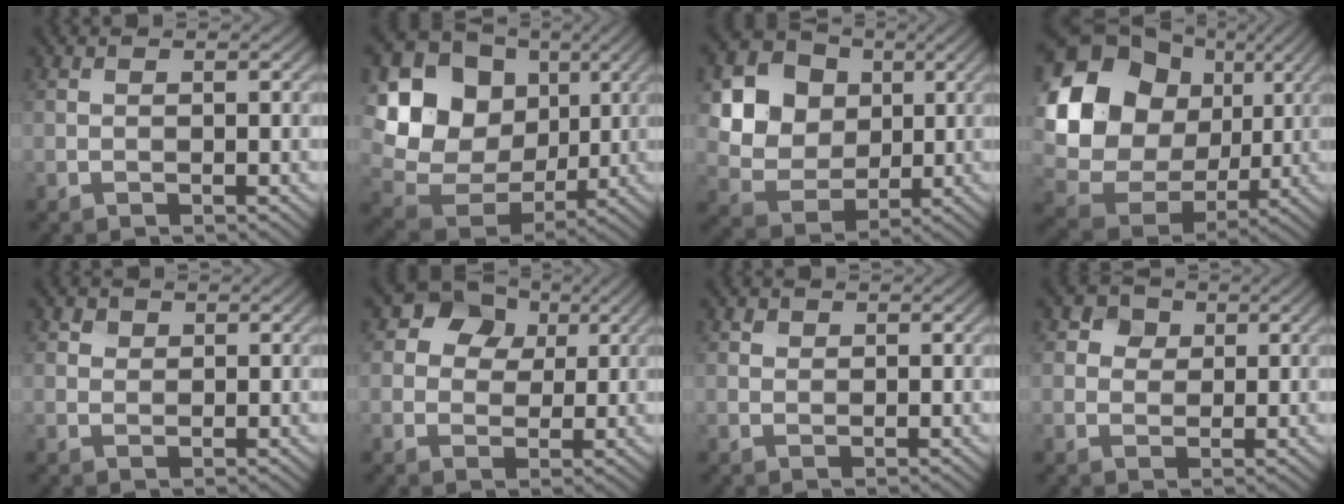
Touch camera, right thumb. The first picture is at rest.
{"total": 16.9, "force": [4.8, 13.9, 8.5], "torque": [-0.243, 0.046, 0.113]}
{"total": 10.9, "force": [3.2, 8.8, 5.5], "torque": [-0.158, 0.010, 0.064]}
{"total": 18.5, "force": [4.2, 15.2, 9.6], "torque": [-0.253, 0.015, 0.098]}
{"total": 1.3, "force": [0.7, 1.0, 0.4], "torque": [-0.005, 0.000, 0.012]}
{"total": 8.9, "force": [3.8, 7.0, 3.9], "torque": [-0.085, 0.026, 0.043]}
{"total": 0.8, "force": [0.5, 0.6, 0.2], "torque": [-0.002, -0.003, 0.009]}
{"total": 3.0, "force": [1.3, 2.4, 1.2], "torque": [-0.021, -0.001, 0.020]}